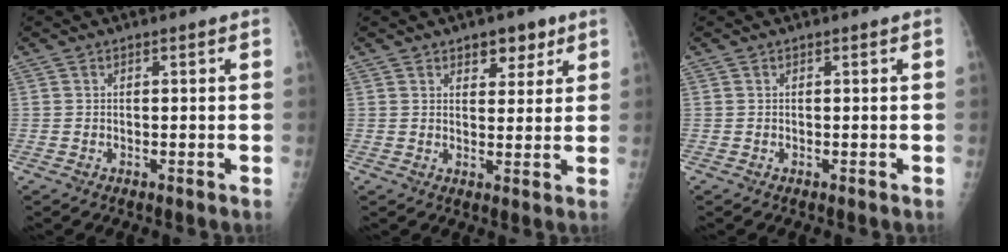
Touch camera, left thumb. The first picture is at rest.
{"total": 5.2, "force": [3.2, 3.1, 2.8], "torque": [-0.006, -0.016, 0.044]}
{"total": 0.0}